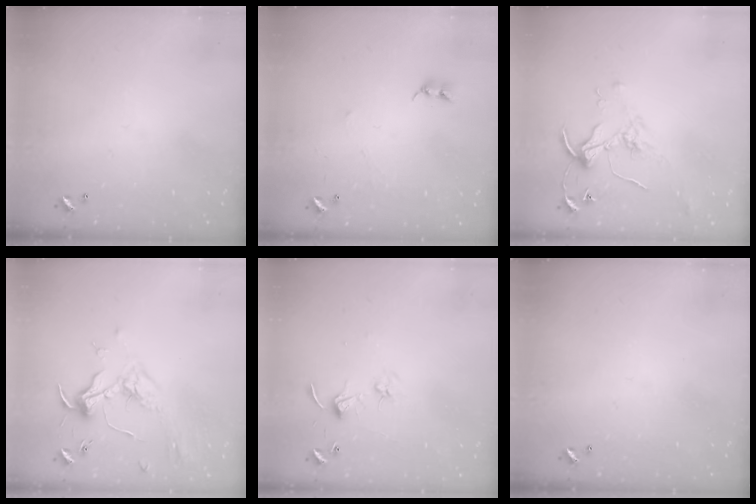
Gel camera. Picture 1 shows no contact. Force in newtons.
{"total": 2.4, "press": 2.4, "slide": 0.2}
{"total": 2.1, "press": 2.1, "slide": 0.1}
{"total": 1.8, "press": 1.7, "slide": 0.8}
{"total": 4.2, "press": 4.2, "slide": 0.5}
{"total": 0.0}